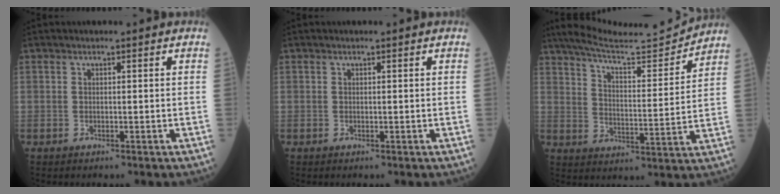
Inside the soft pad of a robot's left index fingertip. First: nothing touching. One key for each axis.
{"total": 0.0}
{"total": 13.7, "fx": 13.2, "fy": -0.2, "fz": 3.7, "tx": -0.066, "ty": -0.018, "tz": 0.203}